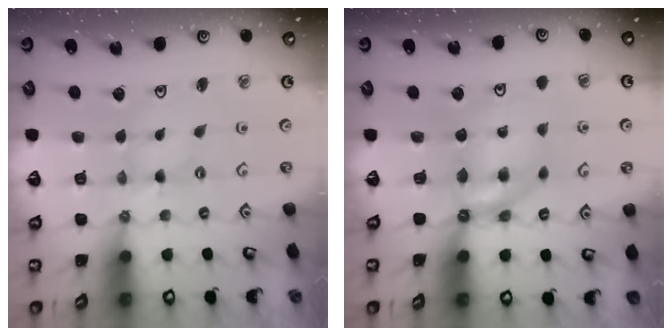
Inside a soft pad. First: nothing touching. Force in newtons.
{"total": 6.4, "press": 6.4, "slide": 0.3}